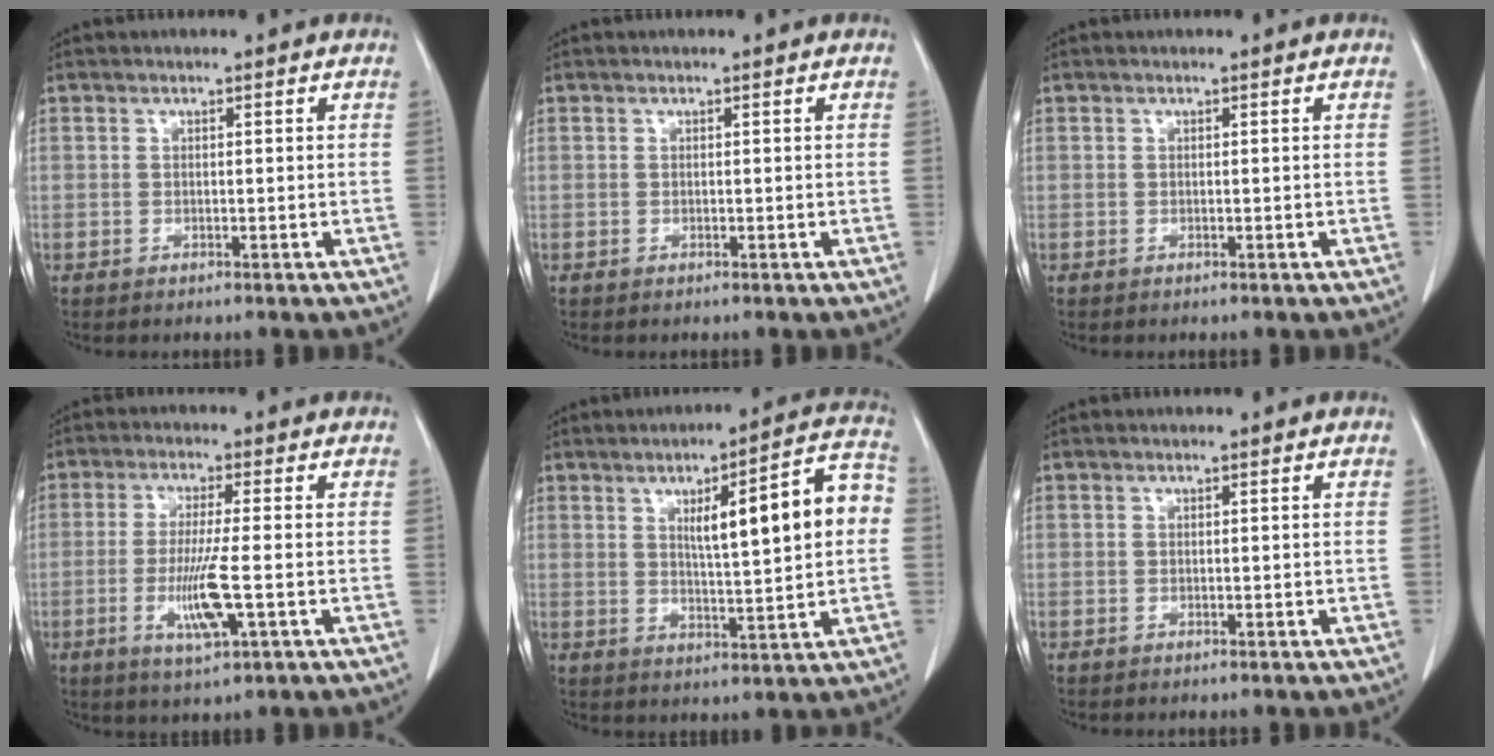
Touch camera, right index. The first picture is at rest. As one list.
[{"total": 0.0}, {"total": 0.0}, {"total": 7.8, "force": [-1.9, 0.2, 7.5], "torque": [-0.146, -0.017, -0.035]}, {"total": 13.3, "force": [2.2, 1.7, 13.0], "torque": [-0.180, 0.026, 0.033]}, {"total": 0.0}]